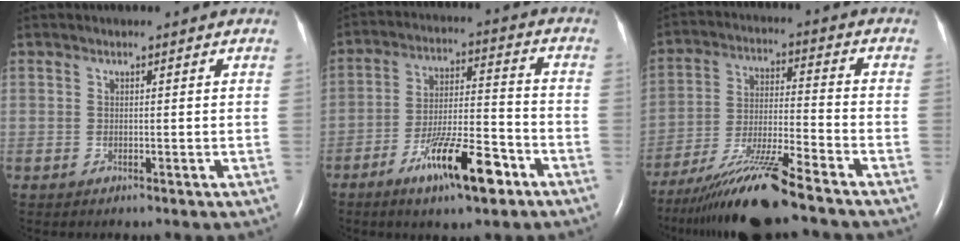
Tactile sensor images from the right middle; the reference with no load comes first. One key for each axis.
{"total": 12.0, "fx": -6.9, "fy": 2.2, "fz": 9.6, "tx": -0.168, "ty": -0.005, "tz": -0.115}
{"total": 13.2, "fx": -10.8, "fy": -0.5, "fz": 7.6, "tx": -0.143, "ty": -0.021, "tz": -0.193}